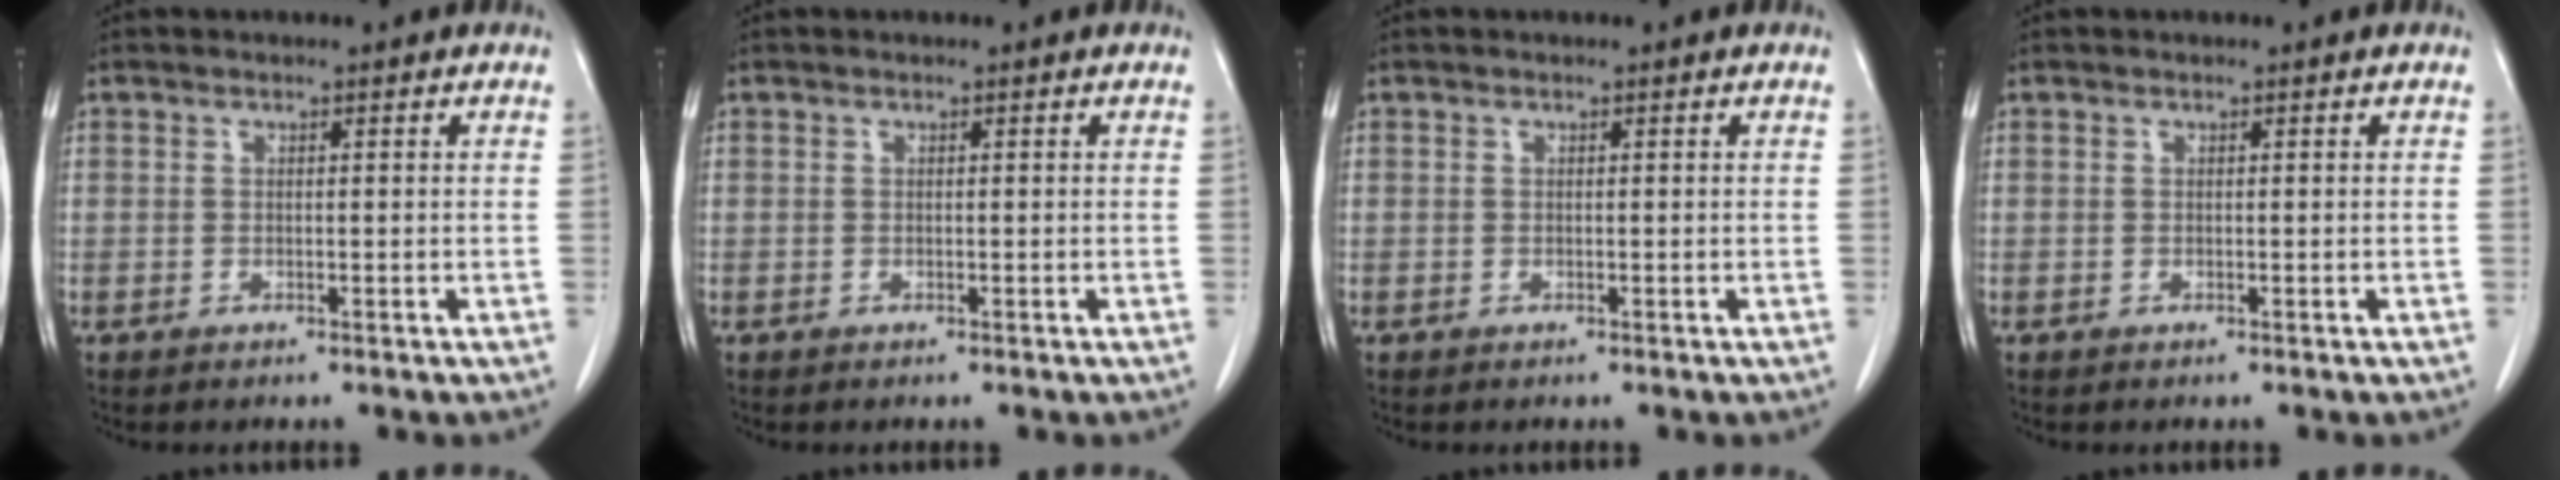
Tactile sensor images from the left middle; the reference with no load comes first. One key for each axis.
{"total": 0.0}
{"total": 0.0}
{"total": 0.0}